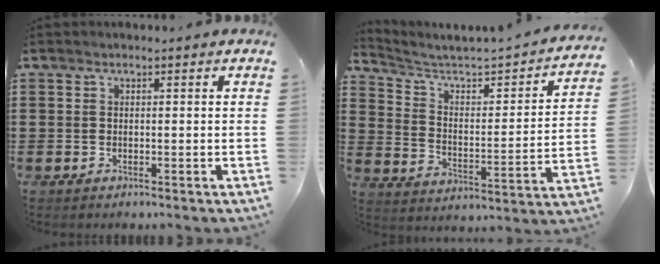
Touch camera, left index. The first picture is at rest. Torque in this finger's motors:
{"motor_torque": [-0.05, -0.02, -0.07, 0.04]}